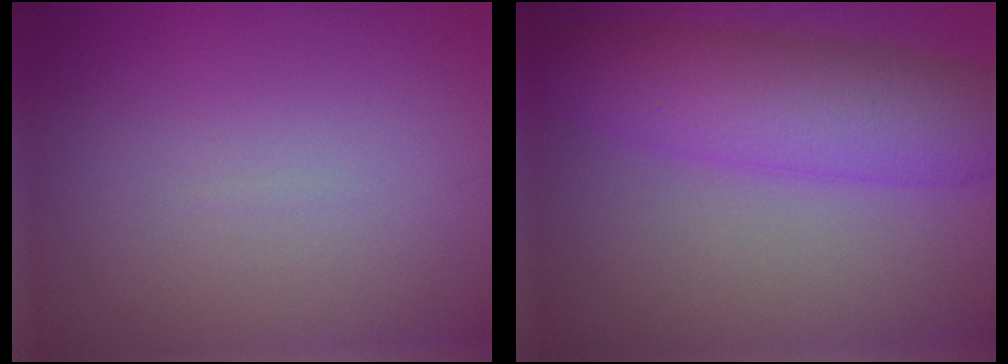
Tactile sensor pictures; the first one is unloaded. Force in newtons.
{"total": 6.2, "press": 6.2, "slide": 0.1}